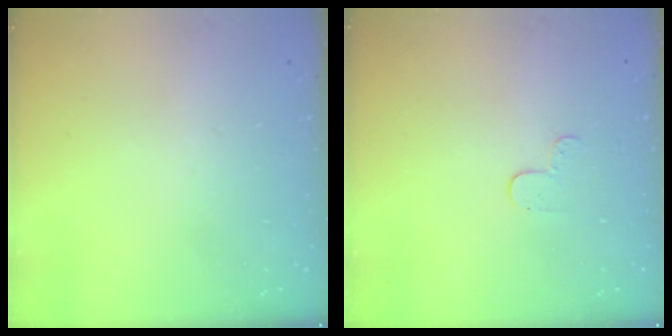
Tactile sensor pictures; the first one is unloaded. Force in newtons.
{"total": 3.0, "press": 3.0, "slide": 0.3}